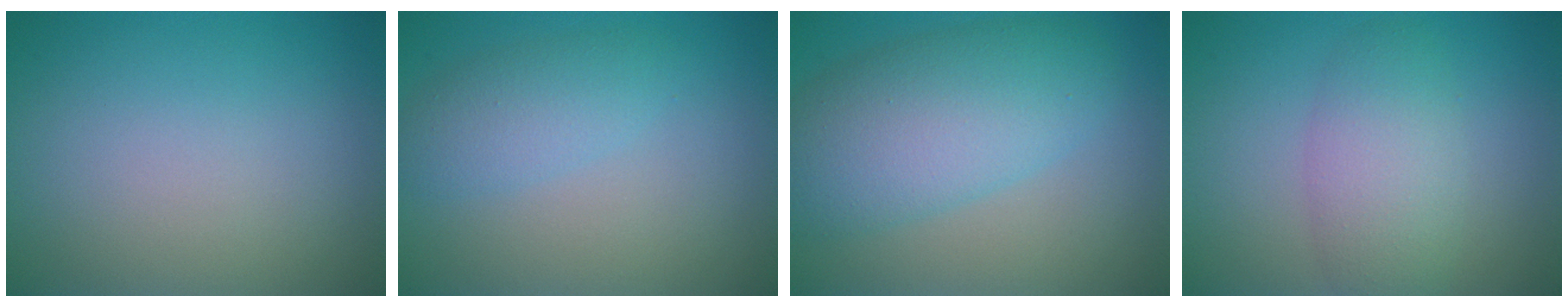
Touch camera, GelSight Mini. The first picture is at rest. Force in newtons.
{"total": 2.8, "press": 2.8, "slide": 0.1}
{"total": 7.4, "press": 7.4, "slide": 0.5}
{"total": 4.2, "press": 4.2, "slide": 0.2}